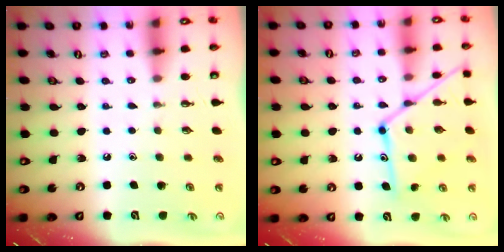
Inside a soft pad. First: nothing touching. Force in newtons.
{"total": 15.7, "press": 15.6, "slide": 1.2}